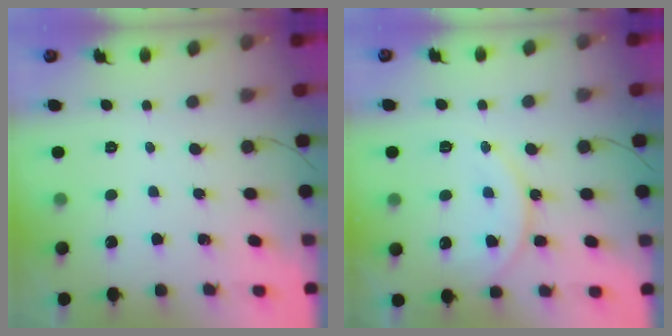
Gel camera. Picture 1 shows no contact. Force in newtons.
{"total": 12.3, "press": 12.3, "slide": 1.2}